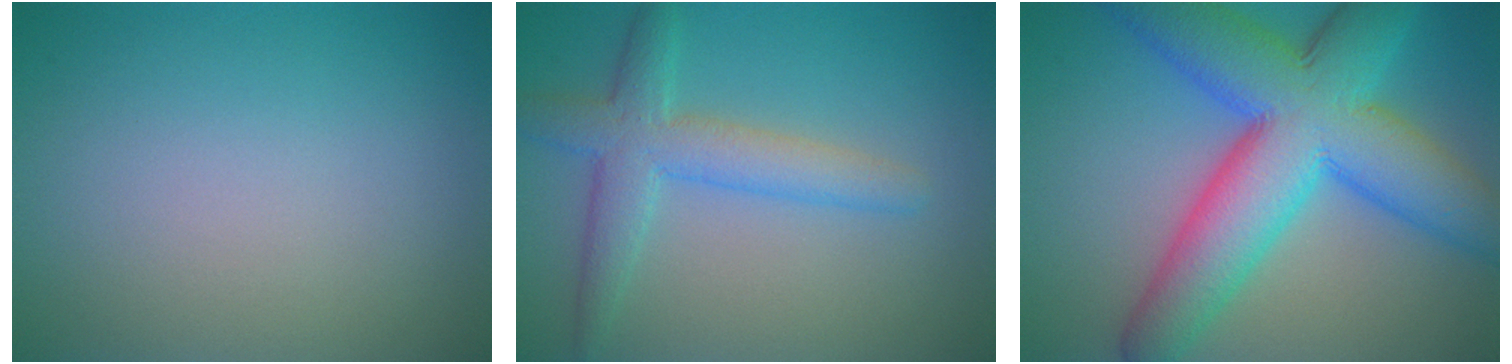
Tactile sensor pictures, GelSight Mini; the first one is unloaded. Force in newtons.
{"total": 4.3, "press": 4.3, "slide": 0.1}
{"total": 12.6, "press": 12.6, "slide": 0.2}